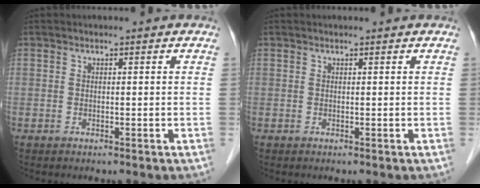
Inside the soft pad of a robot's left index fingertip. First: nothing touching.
{"total": 0.0}